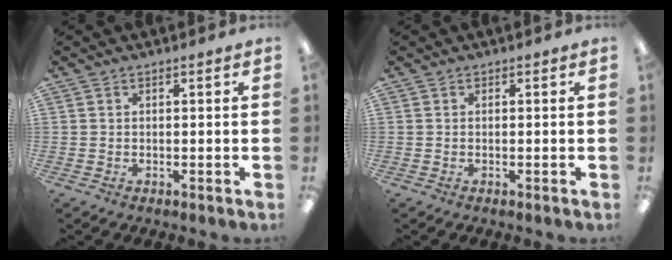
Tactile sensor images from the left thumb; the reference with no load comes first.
{"total": 0.0}